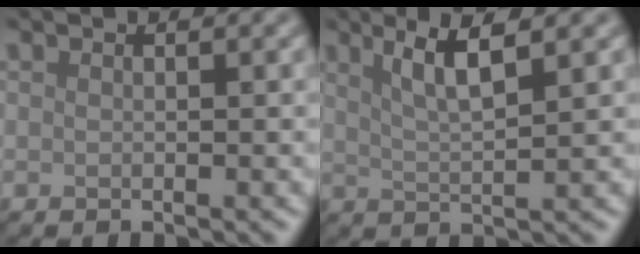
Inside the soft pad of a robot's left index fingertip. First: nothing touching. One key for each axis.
{"total": 3.9, "fx": 1.8, "fy": 0.6, "fz": 3.4, "tx": -0.065, "ty": -0.001, "tz": 0.037}